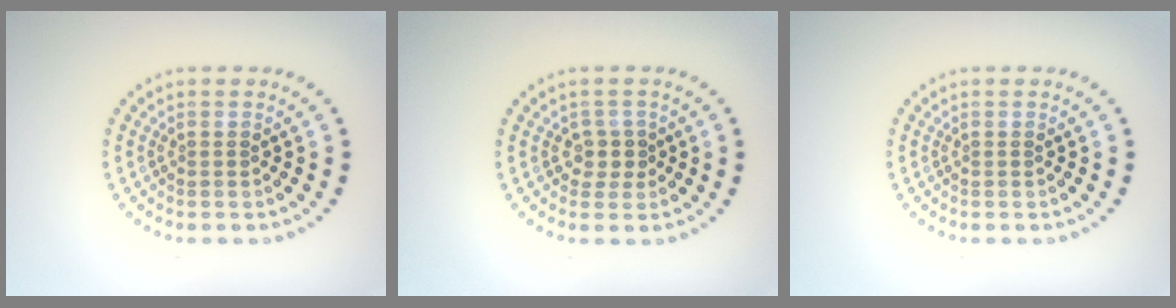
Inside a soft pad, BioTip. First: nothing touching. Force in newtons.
{"total": 1.8, "press": 1.4, "slide": 1.1}
{"total": 0.0}